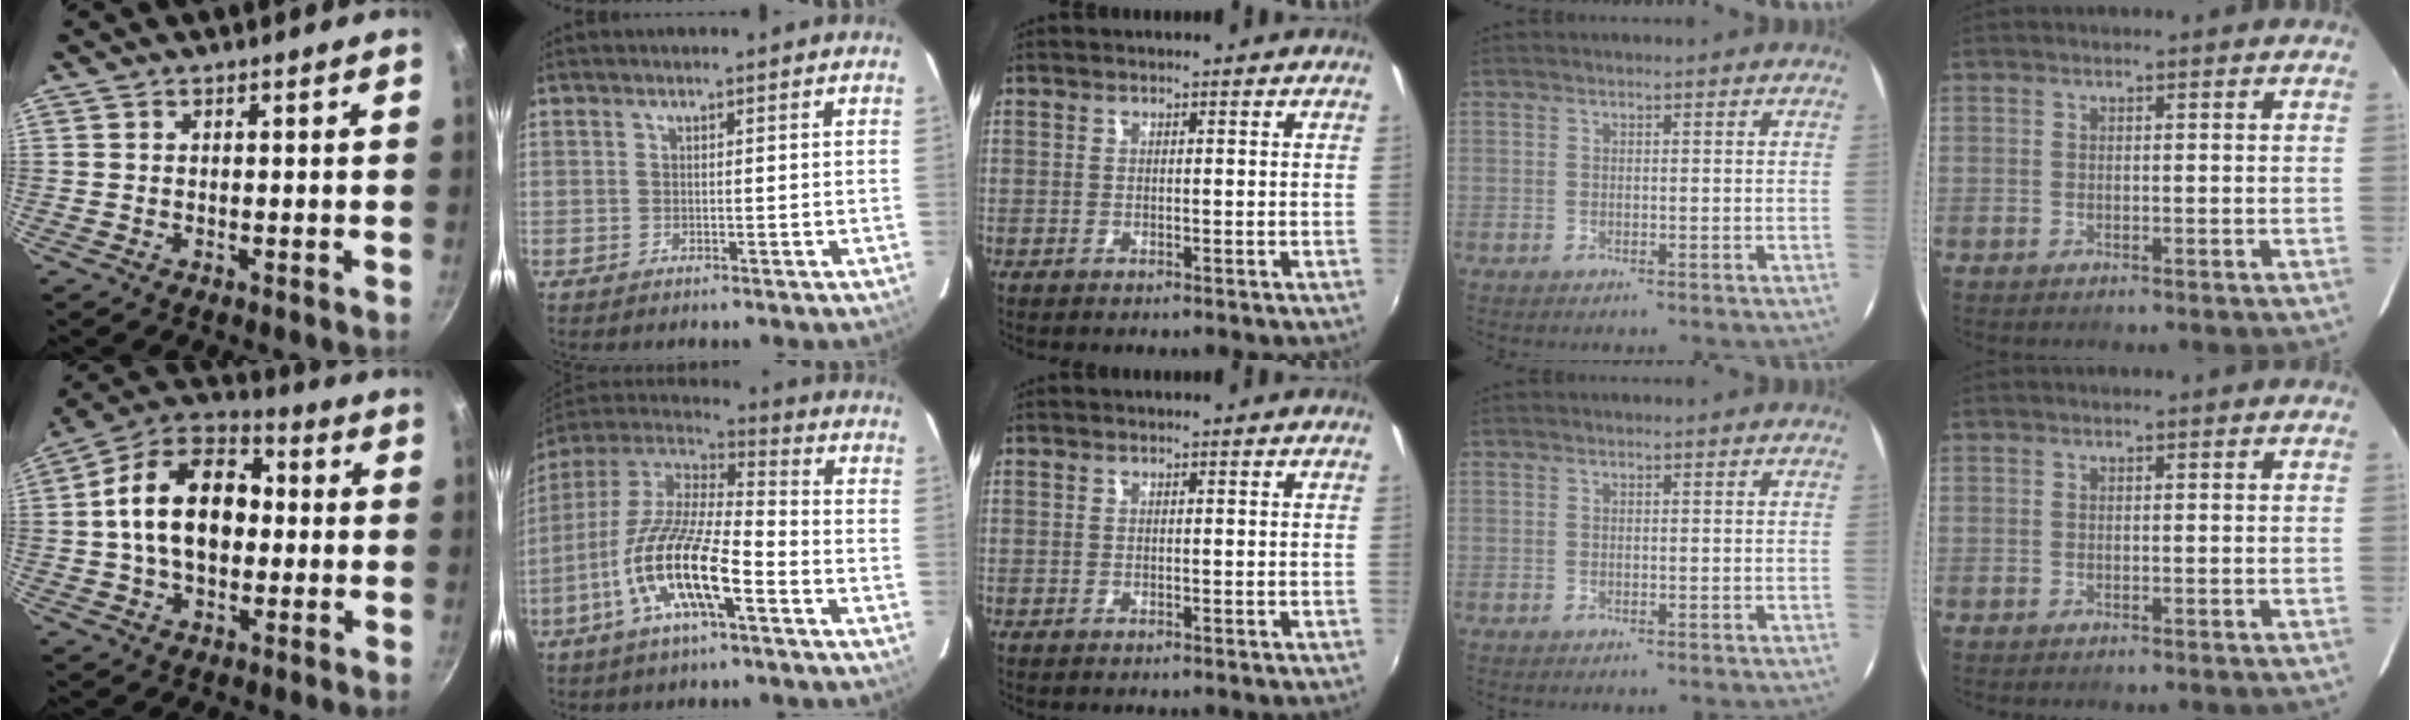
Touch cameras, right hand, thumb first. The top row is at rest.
{"thumb": {"total": 18.1, "force": [0.7, 12.1, 13.5], "torque": [-0.197, 0.034, -0.007]}, "index": {"total": 16.8, "force": [-7.2, 4.0, 14.7], "torque": [-0.291, -0.016, -0.146]}}